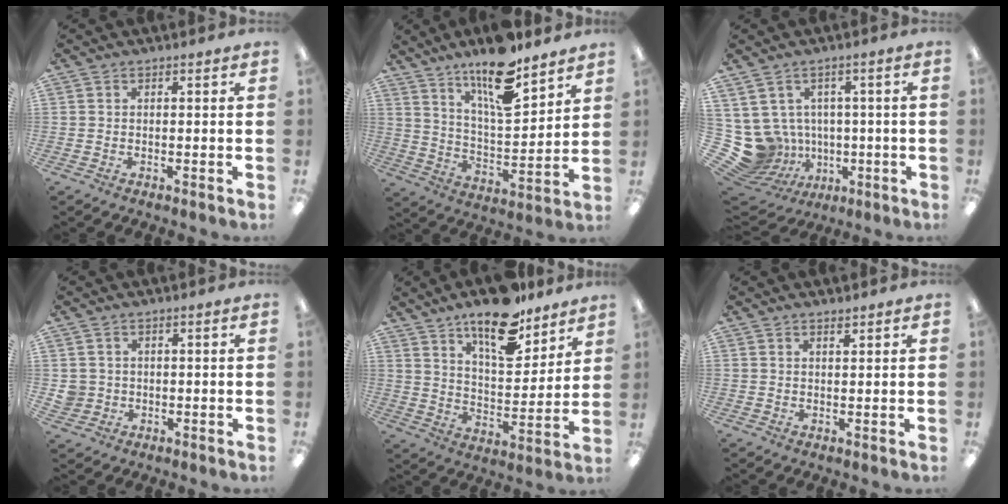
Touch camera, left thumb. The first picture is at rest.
{"total": 15.6, "force": [11.7, 4.2, 9.3], "torque": [-0.162, -0.070, 0.197]}
{"total": 10.9, "force": [-1.0, 10.2, 3.5], "torque": [-0.118, -0.014, -0.006]}
{"total": 3.0, "force": [0.2, 3.0, 0.3], "torque": [-0.012, 0.005, 0.003]}
{"total": 16.3, "force": [12.6, 5.9, 8.3], "torque": [-0.127, -0.079, 0.217]}
{"total": 1.4, "force": [1.3, 0.3, 0.5], "torque": [-0.011, -0.002, 0.024]}